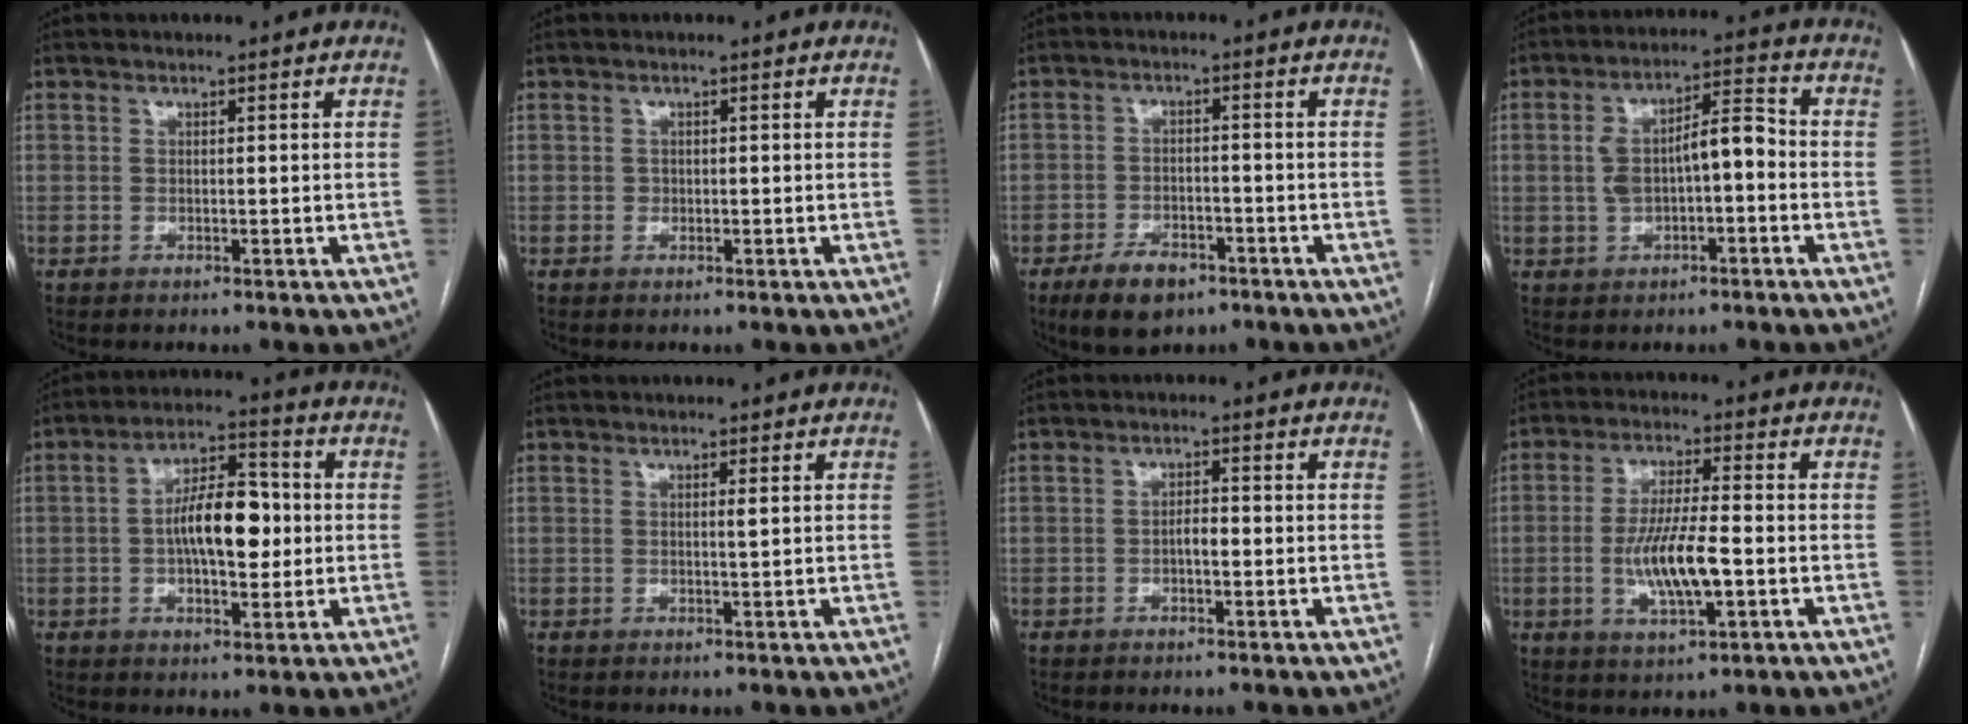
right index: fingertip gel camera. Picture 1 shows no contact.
{"total": 0.6, "force": [-0.1, 0.6, 0.1], "torque": [0.002, 0.004, -0.001]}
{"total": 6.6, "force": [-4.3, 3.2, 3.8], "torque": [-0.072, -0.002, -0.068]}
{"total": 8.3, "force": [-0.8, 3.3, 7.6], "torque": [-0.141, 0.037, -0.010]}
{"total": 10.6, "force": [-0.2, 4.3, 9.6], "torque": [-0.166, 0.022, -0.002]}
{"total": 0.7, "force": [0.3, -0.1, 0.7], "torque": [-0.014, -0.001, 0.004]}
{"total": 1.8, "force": [-0.5, 0.6, 1.6], "torque": [-0.024, 0.005, -0.010]}
{"total": 9.2, "force": [-1.8, 1.7, 8.9], "torque": [-0.172, -0.005, -0.031]}